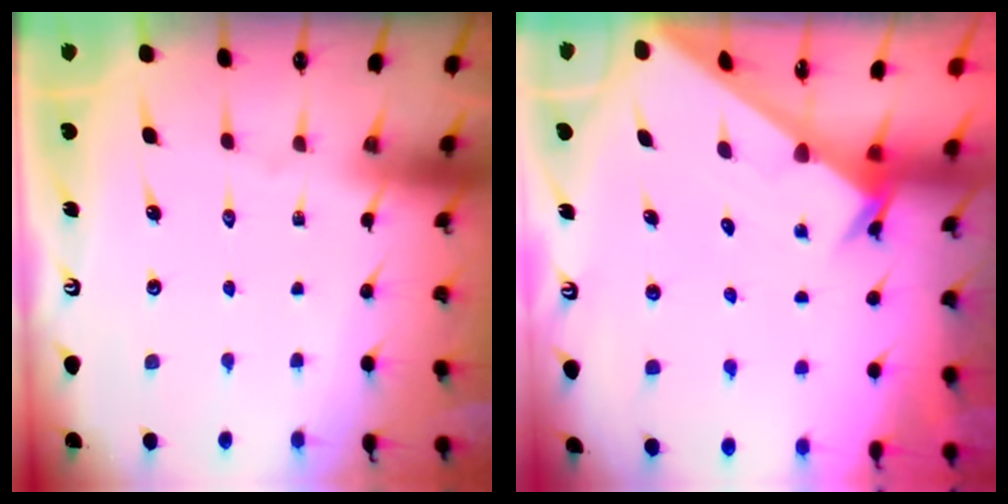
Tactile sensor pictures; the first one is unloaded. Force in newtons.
{"total": 2.1, "press": 2.1, "slide": 0.1}